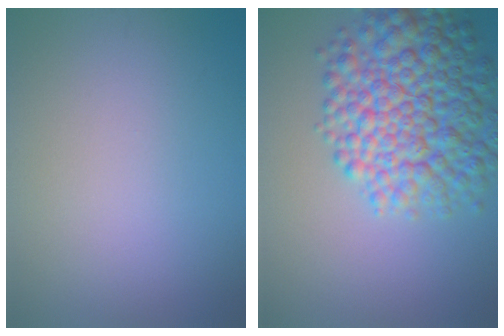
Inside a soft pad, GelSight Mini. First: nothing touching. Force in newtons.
{"total": 9.2, "press": 9.2, "slide": 0.1}